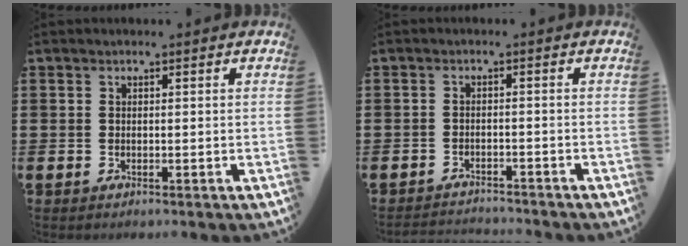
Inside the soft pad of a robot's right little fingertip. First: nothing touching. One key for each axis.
{"total": 2.0, "fx": -2.0, "fy": 0.0, "fz": -0.1, "tx": -0.003, "ty": 0.002, "tz": -0.044}